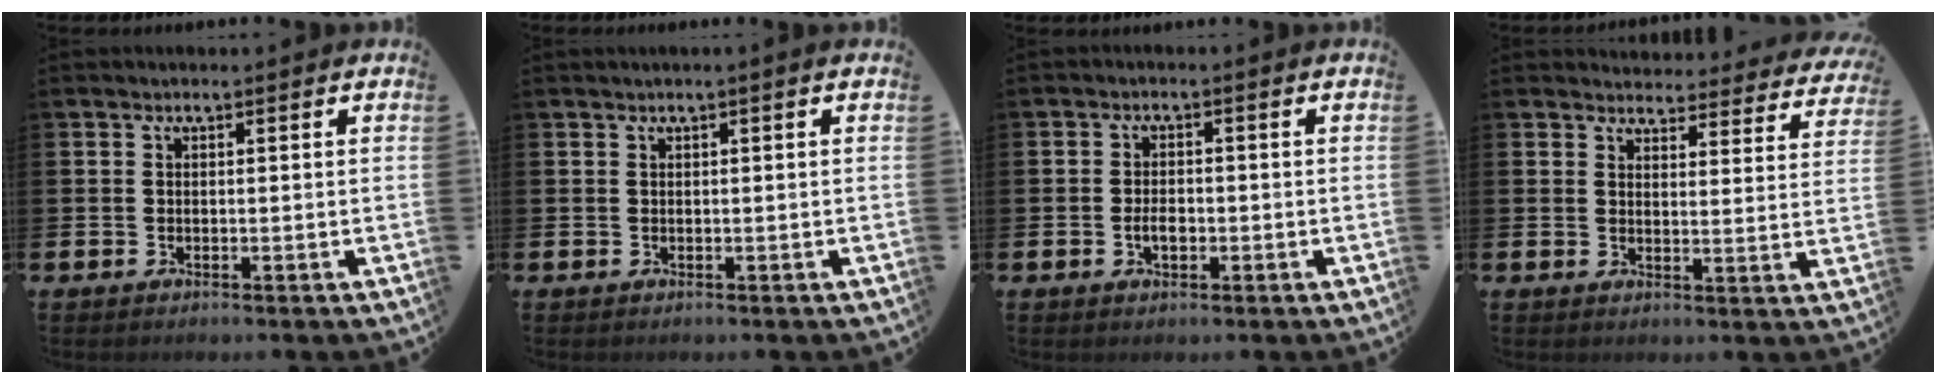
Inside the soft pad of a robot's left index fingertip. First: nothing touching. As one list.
[{"total": 0.5, "force": [0.0, -0.1, 0.5], "torque": [-0.012, 0.000, 0.001]}, {"total": 2.3, "force": [-0.5, 1.4, 1.8], "torque": [-0.022, -0.001, -0.013]}, {"total": 3.8, "force": [3.7, 1.0, 0.0], "torque": [-0.004, -0.031, 0.061]}]